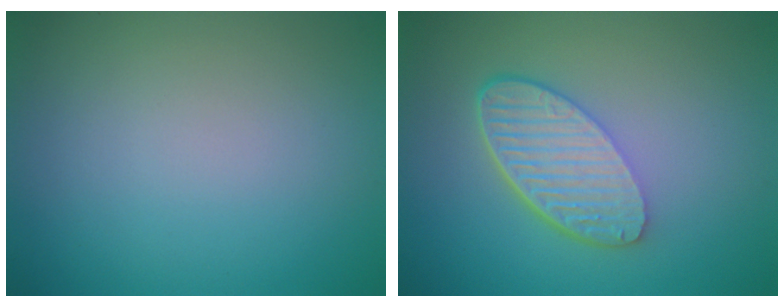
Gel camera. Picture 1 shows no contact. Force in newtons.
{"total": 5.6, "press": 4.0, "slide": 3.9}